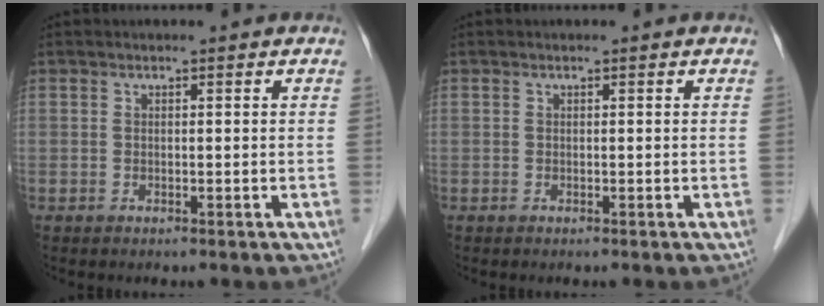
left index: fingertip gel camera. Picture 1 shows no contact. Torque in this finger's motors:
{"motor_torque": [0.00, 0.00, 0.00, 0.00]}